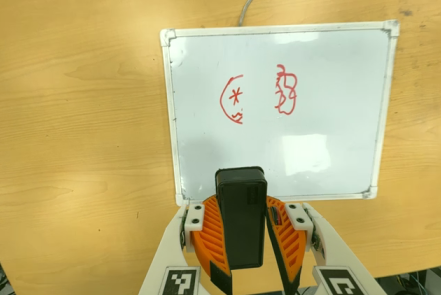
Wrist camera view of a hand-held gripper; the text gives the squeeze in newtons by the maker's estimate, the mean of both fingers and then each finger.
{"total": 10.1, "left": 9.7, "right": 10.6}